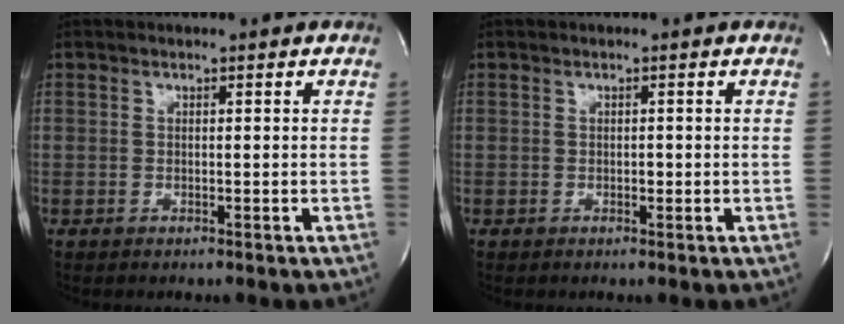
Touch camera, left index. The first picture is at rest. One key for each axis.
{"total": 0.6, "fx": -0.4, "fy": 0.3, "fz": 0.3, "tx": -0.002, "ty": -0.003, "tz": -0.006}